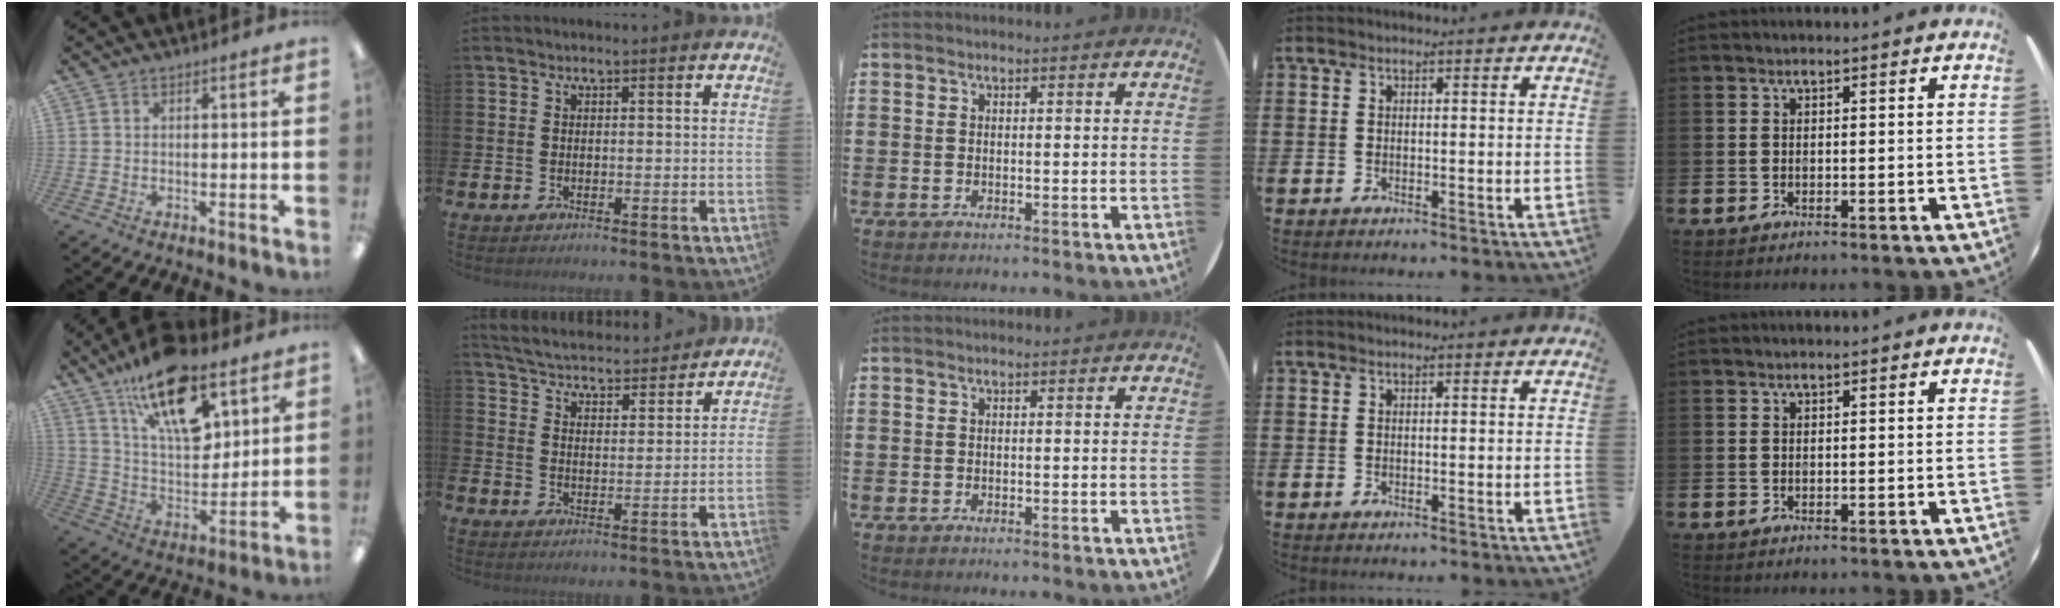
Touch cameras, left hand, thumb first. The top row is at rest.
{"thumb": {"total": 20.9, "force": [12.7, 9.4, 13.6], "torque": [-0.219, -0.060, 0.216]}, "index": {"total": 4.9, "force": [4.8, 0.8, 0.4], "torque": [-0.035, -0.039, 0.083]}}